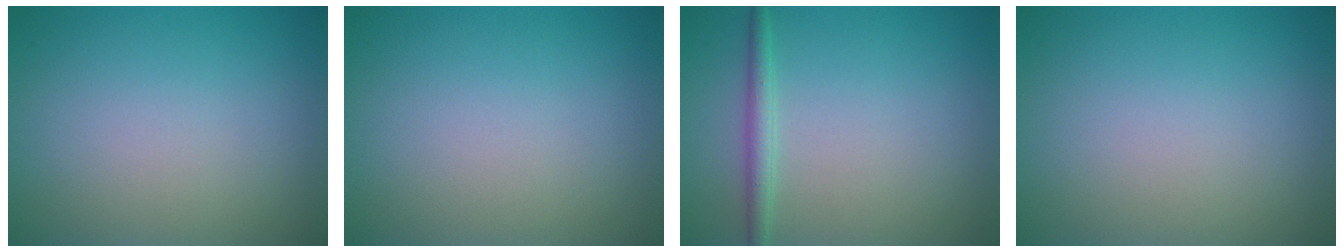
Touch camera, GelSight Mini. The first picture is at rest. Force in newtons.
{"total": 0.0}
{"total": 1.8, "press": 1.8, "slide": 0.1}
{"total": 0.0}